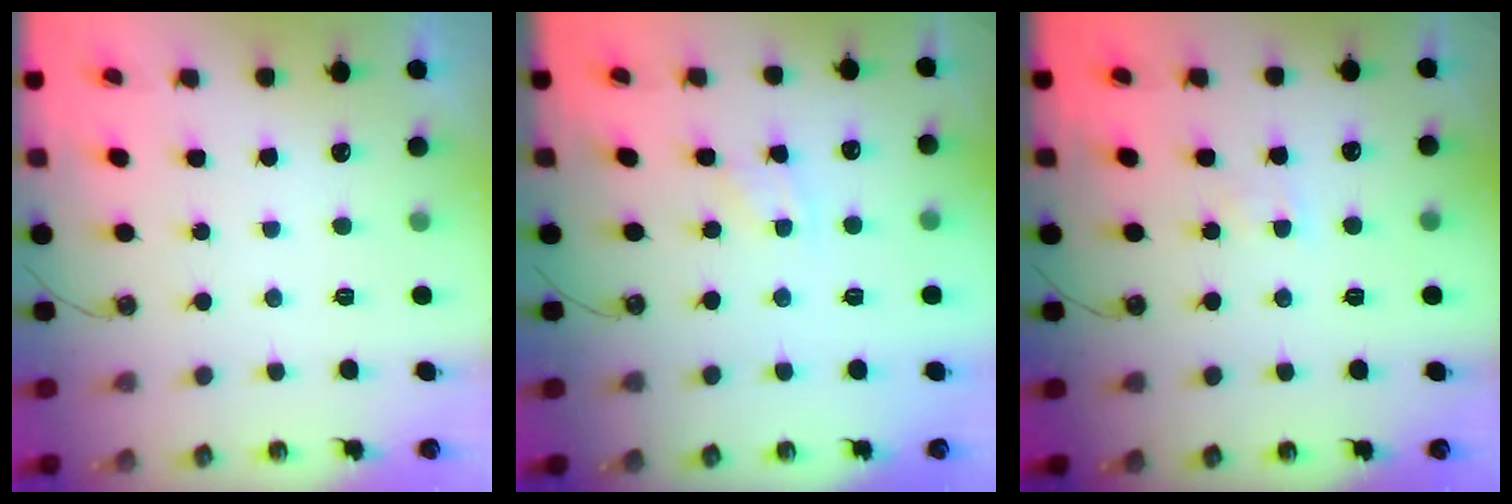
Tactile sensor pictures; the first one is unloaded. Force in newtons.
{"total": 1.9, "press": 1.9, "slide": 0.4}
{"total": 2.4, "press": 2.4, "slide": 0.4}